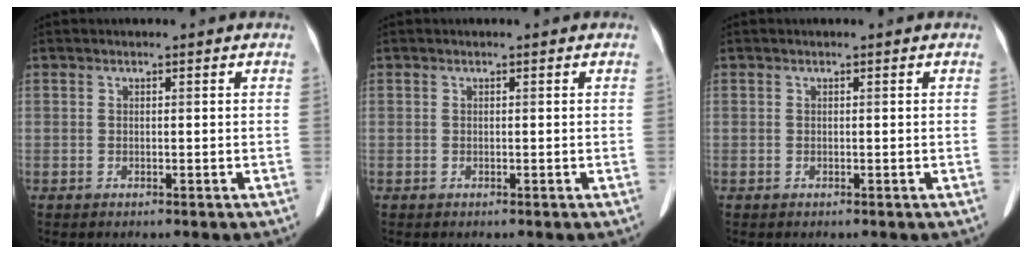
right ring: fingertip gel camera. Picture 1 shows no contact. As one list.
[{"total": 0.0}, {"total": 0.0}]